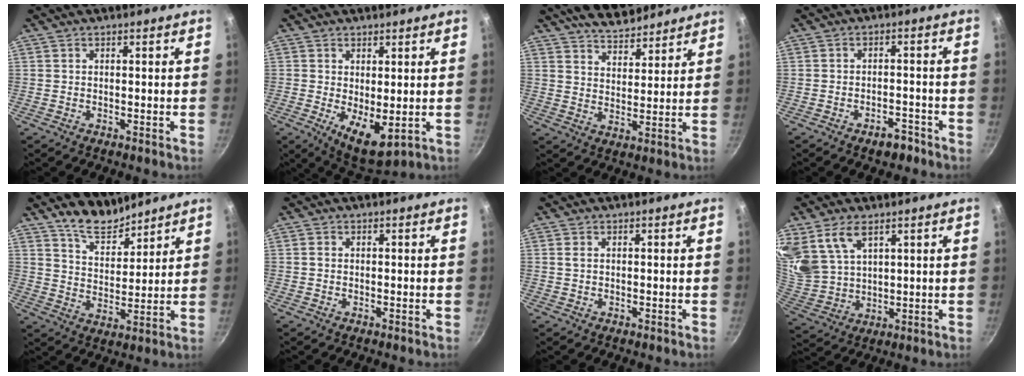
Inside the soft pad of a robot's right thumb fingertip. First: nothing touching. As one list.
[{"total": 7.9, "force": [-0.1, 3.6, 7.0], "torque": [-0.093, -0.022, 0.012]}, {"total": 9.8, "force": [8.3, 3.7, 3.5], "torque": [-0.031, -0.042, 0.137]}, {"total": 3.9, "force": [-2.8, 2.0, 2.0], "torque": [-0.013, 0.027, -0.029]}, {"total": 7.7, "force": [6.7, 3.2, 2.1], "torque": [-0.011, -0.059, 0.118]}, {"total": 0.7, "force": [0.0, 0.6, 0.4], "torque": [-0.007, 0.003, 0.000]}, {"total": 0.9, "force": [0.3, 0.5, 0.6], "torque": [-0.013, 0.001, 0.004]}, {"total": 10.8, "force": [6.2, 6.4, 6.1], "torque": [-0.104, -0.032, 0.138]}]